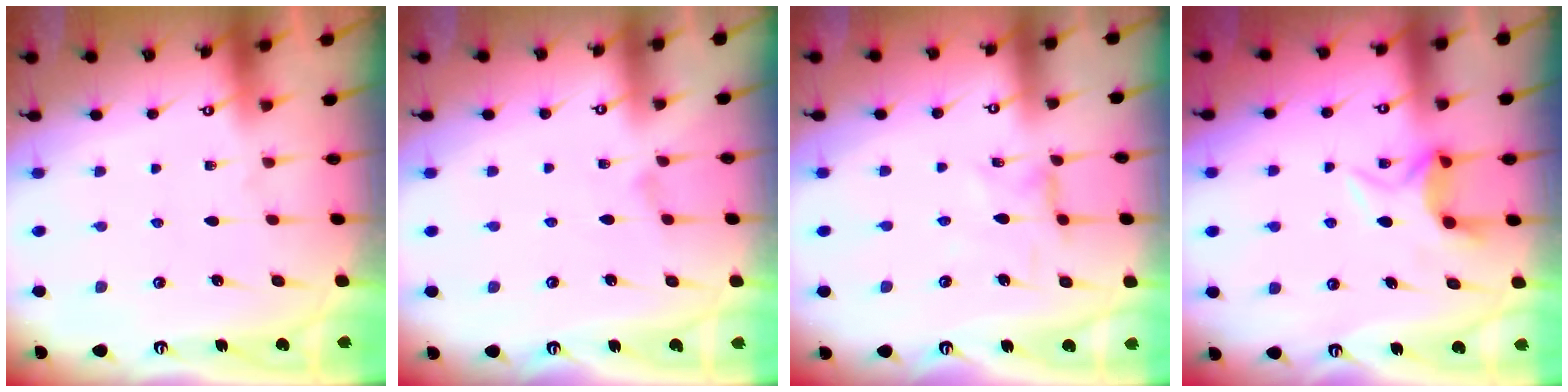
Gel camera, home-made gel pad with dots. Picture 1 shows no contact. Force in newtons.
{"total": 1.0, "press": 1.0, "slide": 0.3}
{"total": 1.2, "press": 1.2, "slide": 0.3}
{"total": 7.5, "press": 7.5, "slide": 0.4}